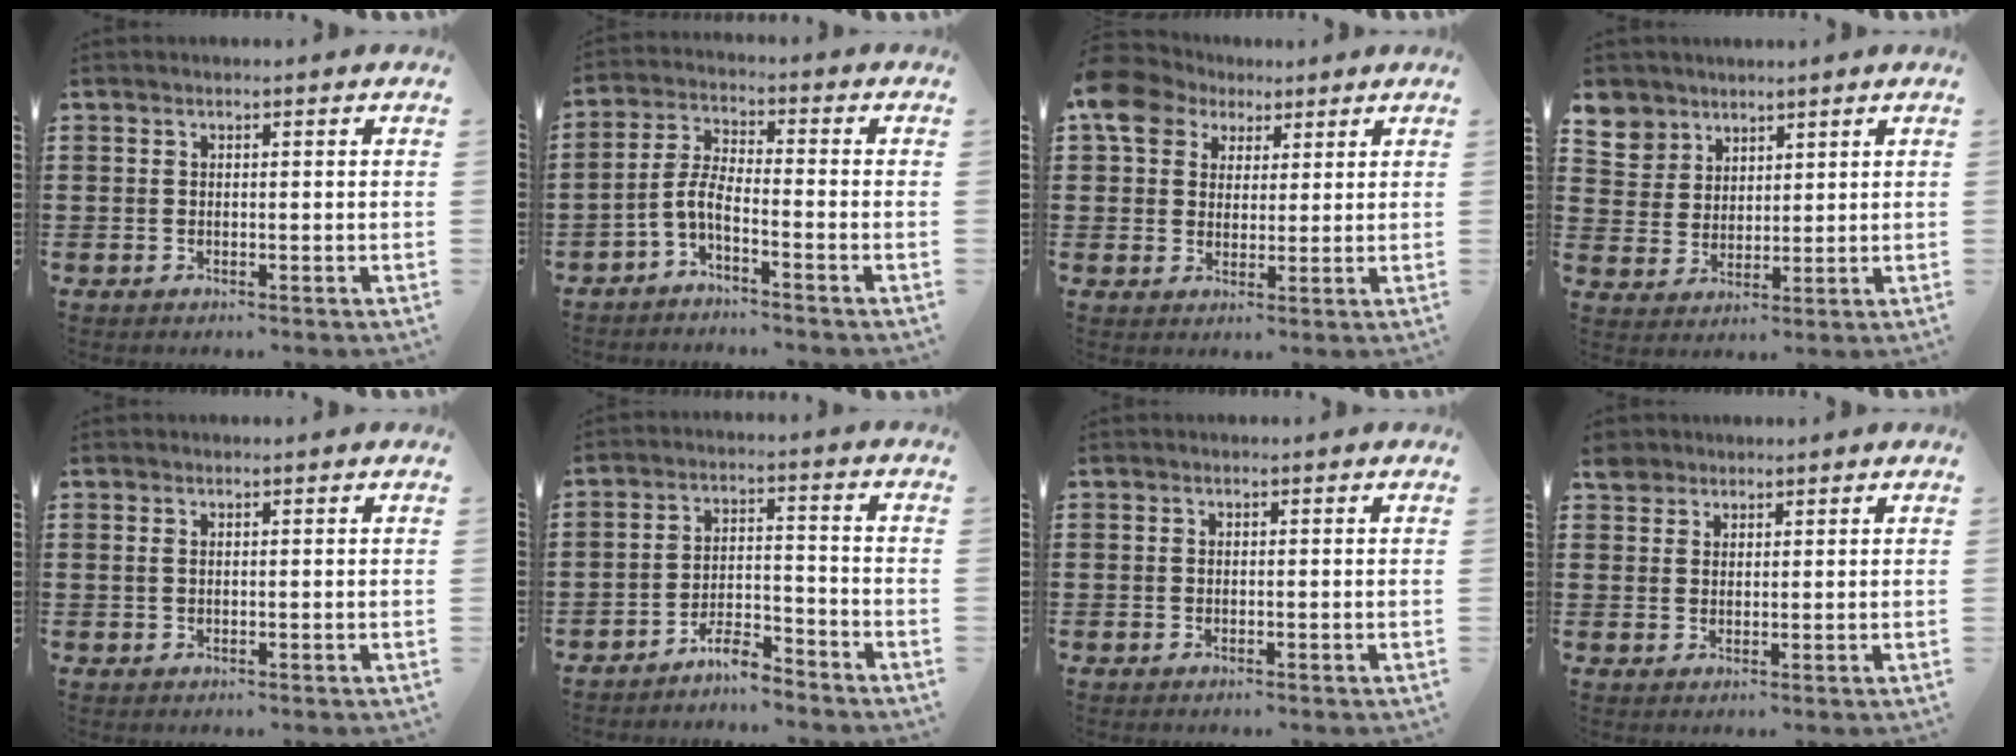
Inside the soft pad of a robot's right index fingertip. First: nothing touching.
{"total": 4.3, "force": [-3.1, 0.7, 2.9], "torque": [-0.077, -0.006, -0.068]}
{"total": 8.1, "force": [4.4, 6.4, 2.6], "torque": [-0.077, -0.002, 0.081]}
{"total": 5.8, "force": [4.1, 4.1, 0.1], "torque": [-0.034, -0.001, 0.080]}
{"total": 0.6, "force": [0.3, 0.3, 0.5], "torque": [-0.012, 0.004, 0.004]}
{"total": 5.0, "force": [-4.7, 0.9, 1.7], "torque": [-0.038, 0.010, -0.093]}
{"total": 0.0}
{"total": 3.0, "force": [2.4, 1.8, 0.4], "torque": [-0.018, 0.012, 0.046]}